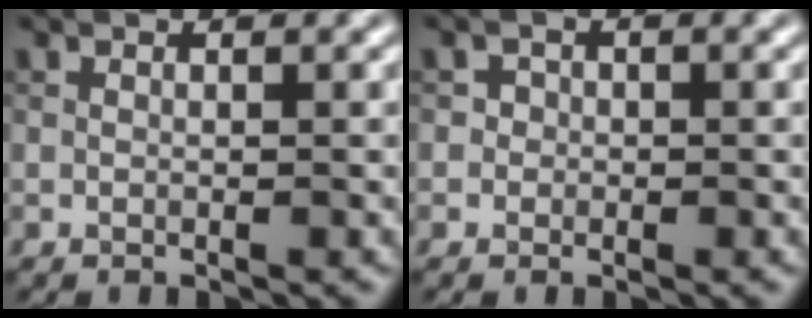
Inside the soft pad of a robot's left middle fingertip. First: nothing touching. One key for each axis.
{"total": 1.1, "fx": -0.1, "fy": 1.1, "fz": 0.1, "tx": 0.013, "ty": 0.001, "tz": -0.005}